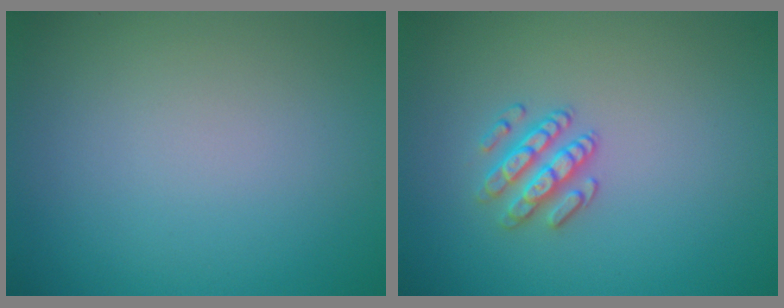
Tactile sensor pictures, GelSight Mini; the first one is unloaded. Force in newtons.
{"total": 2.5, "press": 2.4, "slide": 0.6}